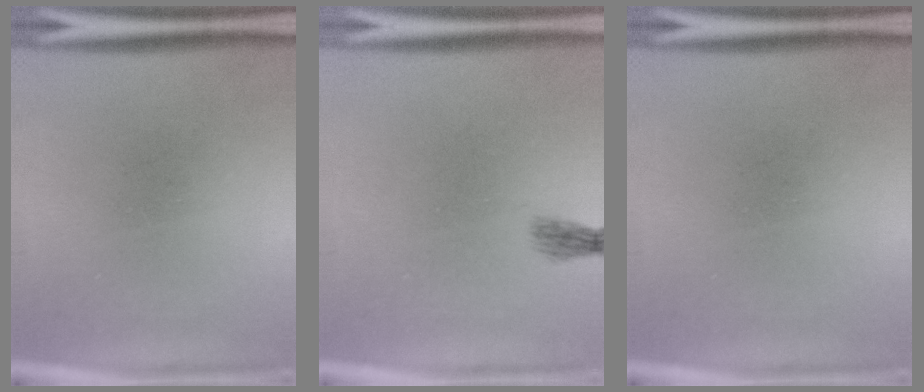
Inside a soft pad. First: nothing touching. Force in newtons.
{"total": 1.4}
{"total": 0.0}